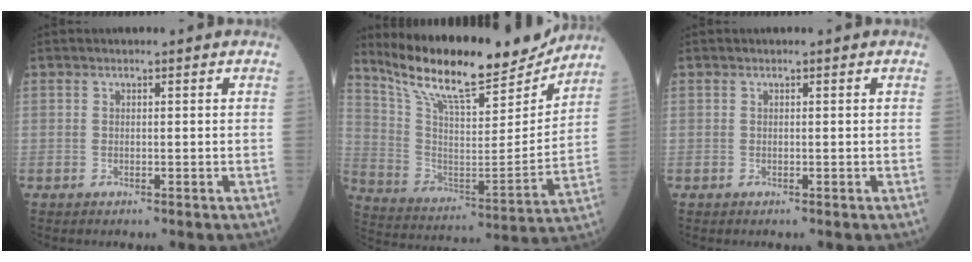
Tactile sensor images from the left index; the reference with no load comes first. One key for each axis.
{"total": 20.2, "fx": 17.8, "fy": 3.2, "fz": 9.0, "tx": -0.169, "ty": -0.025, "tz": 0.295}
{"total": 0.0}